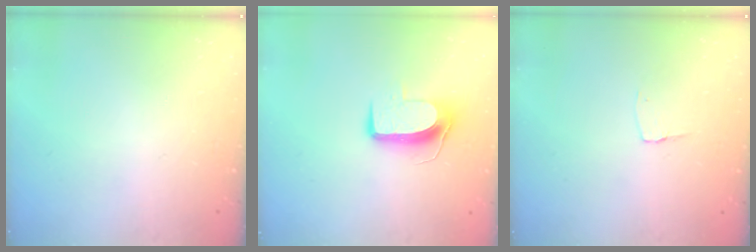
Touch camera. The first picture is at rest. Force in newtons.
{"total": 9.5, "press": 9.5, "slide": 0.3}
{"total": 2.9, "press": 2.9, "slide": 0.3}